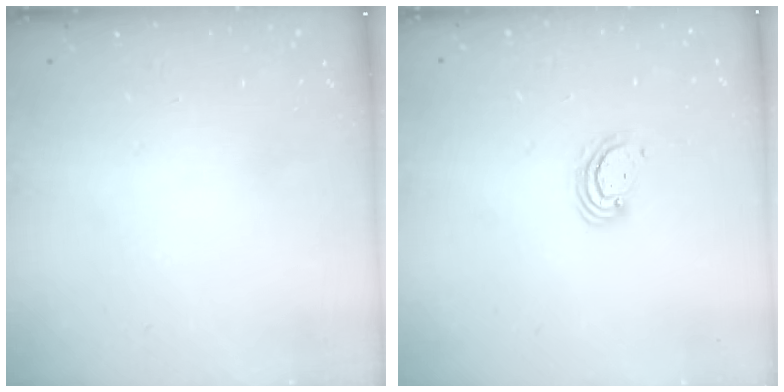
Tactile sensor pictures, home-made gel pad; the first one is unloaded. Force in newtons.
{"total": 3.6, "press": 3.6, "slide": 0.4}